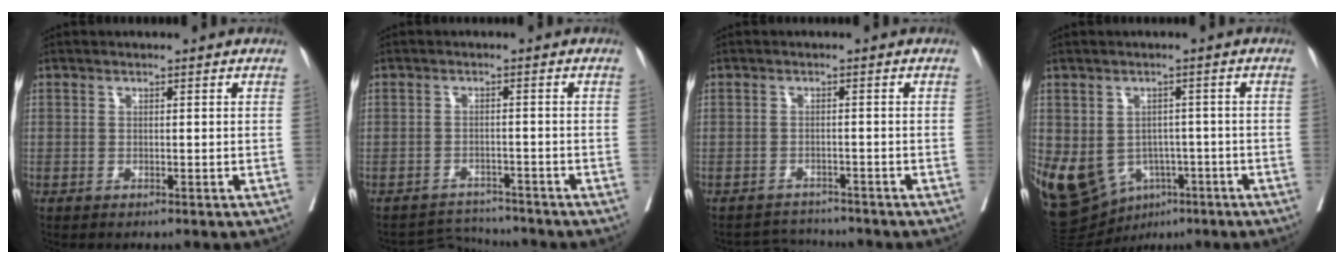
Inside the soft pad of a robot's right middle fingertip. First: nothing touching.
{"total": 4.1, "force": [-3.7, -0.1, -1.7], "torque": [0.032, 0.004, -0.058]}
{"total": 3.6, "force": [-3.5, 0.0, -1.0], "torque": [0.016, -0.001, -0.055]}
{"total": 13.5, "force": [-5.4, 10.1, 7.0], "torque": [-0.150, 0.010, -0.071]}